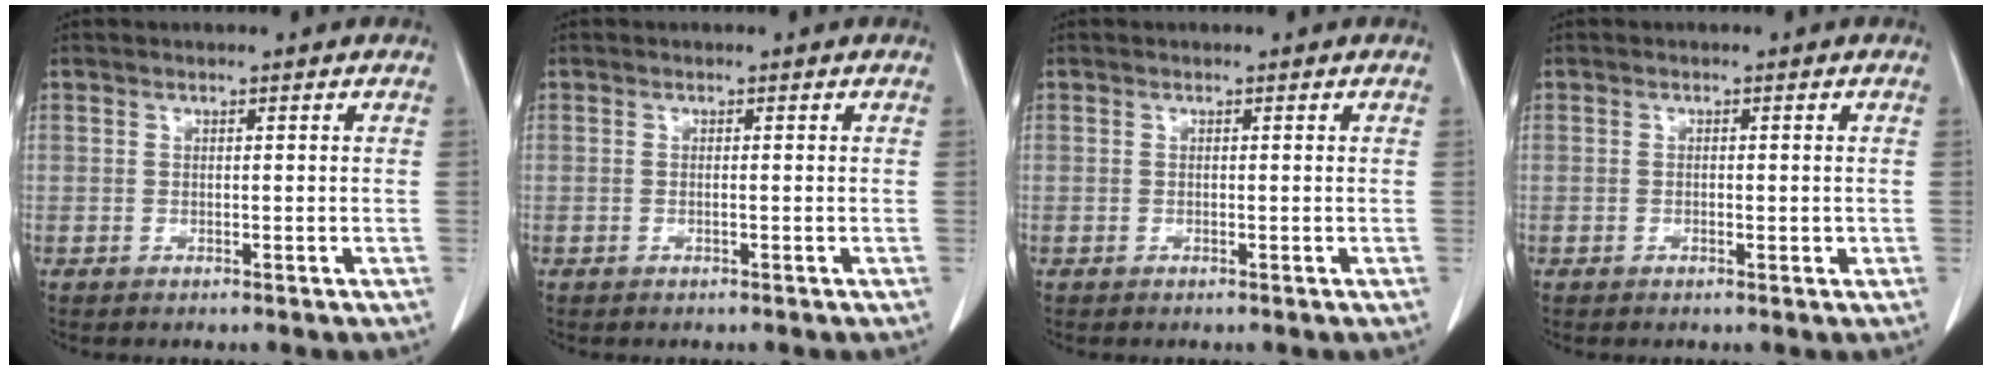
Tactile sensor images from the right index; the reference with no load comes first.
{"total": 0.0}
{"total": 0.0}
{"total": 1.2, "force": [-0.3, 0.5, 1.0], "torque": [-0.017, 0.000, -0.003]}